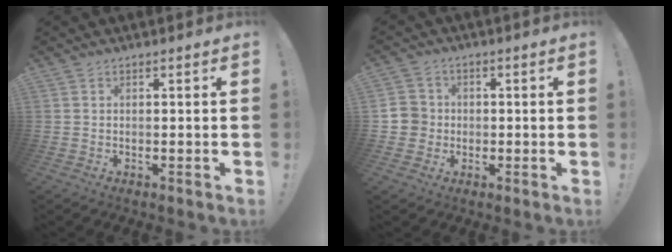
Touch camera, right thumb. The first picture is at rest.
{"total": 5.4, "force": [-0.6, 5.3, 1.1], "torque": [-0.028, 0.009, -0.011]}